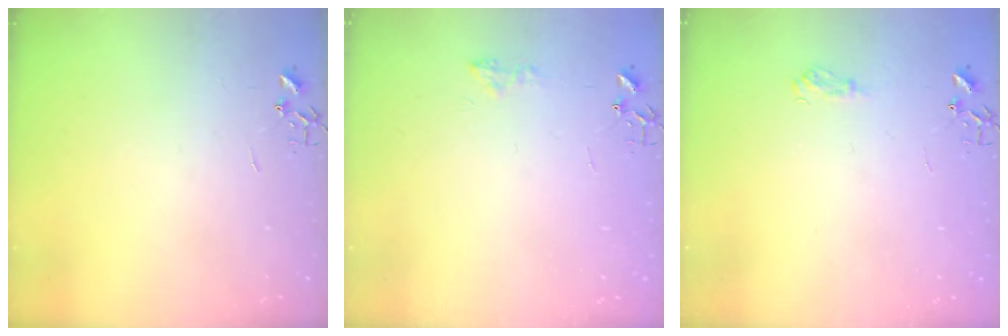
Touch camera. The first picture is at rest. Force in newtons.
{"total": 7.4, "press": 7.3, "slide": 0.6}
{"total": 7.5, "press": 7.4, "slide": 0.9}